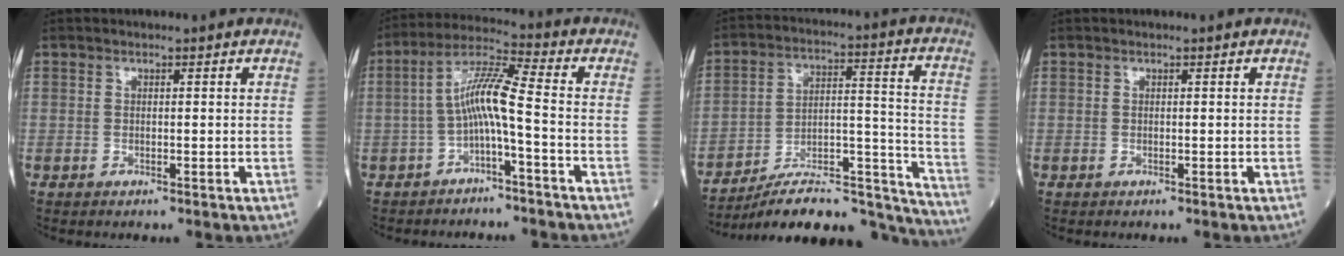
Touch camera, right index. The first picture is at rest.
{"total": 7.4, "force": [-1.9, 0.0, 7.1], "torque": [-0.135, 0.027, -0.037]}
{"total": 21.7, "force": [-20.5, 3.0, 6.8], "torque": [-0.052, 0.054, -0.305]}
{"total": 0.0}